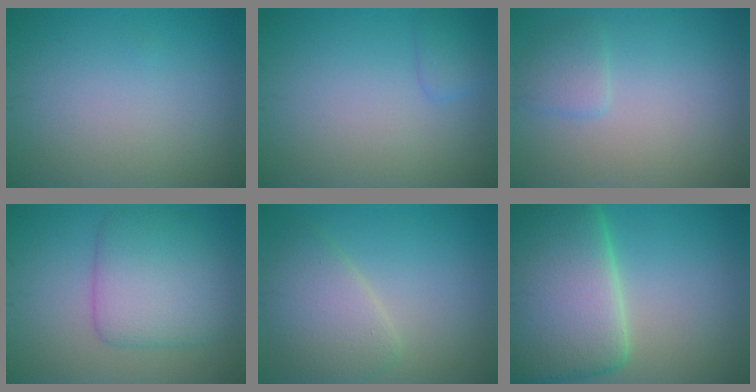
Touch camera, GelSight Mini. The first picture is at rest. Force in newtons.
{"total": 1.3, "press": 1.3, "slide": 0.1}
{"total": 1.6, "press": 1.6, "slide": 0.1}
{"total": 6.3, "press": 6.3, "slide": 0.1}
{"total": 4.3, "press": 4.3, "slide": 0.5}
{"total": 15.1, "press": 15.1, "slide": 0.9}